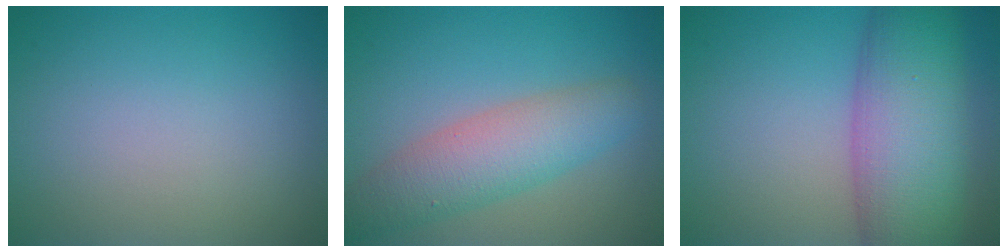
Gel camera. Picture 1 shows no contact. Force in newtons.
{"total": 5.5, "press": 5.5, "slide": 0.2}
{"total": 10.8, "press": 10.8, "slide": 0.4}